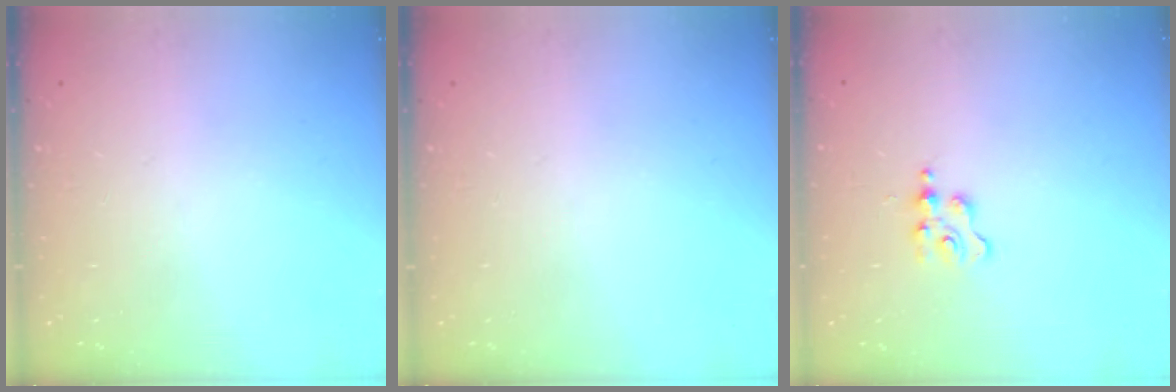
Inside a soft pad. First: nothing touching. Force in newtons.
{"total": 0.0}
{"total": 2.5, "press": 2.5, "slide": 0.3}